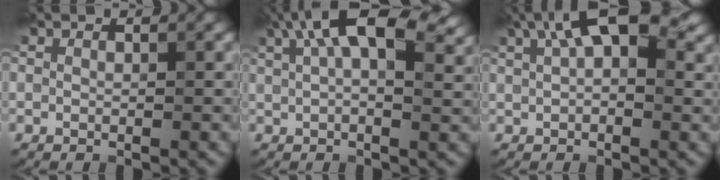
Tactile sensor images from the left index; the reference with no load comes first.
{"total": 11.0, "force": [5.4, 4.9, 8.3], "torque": [-0.128, 0.024, 0.076]}
{"total": 8.8, "force": [3.8, 4.1, 6.7], "torque": [-0.102, 0.021, 0.052]}